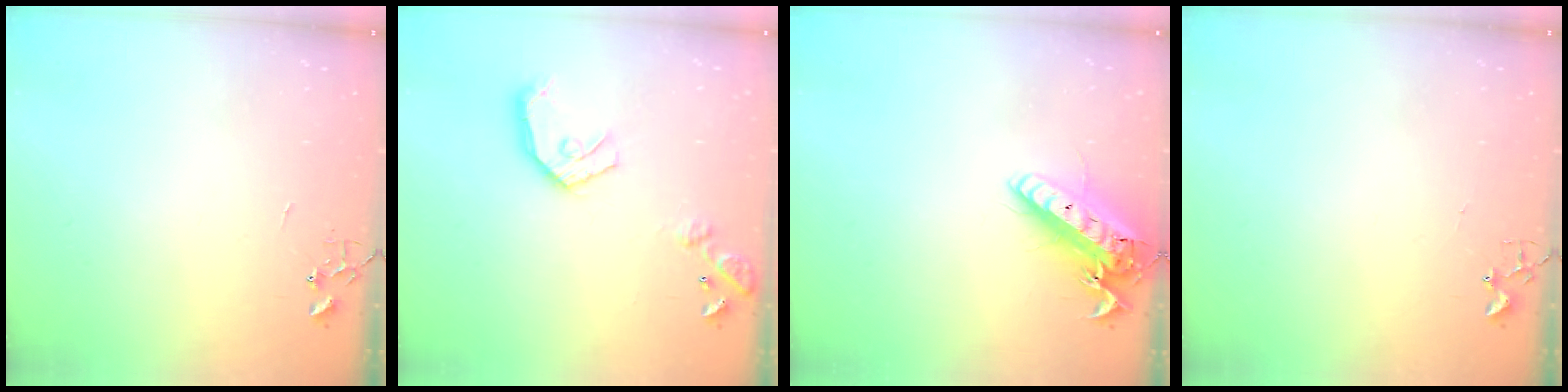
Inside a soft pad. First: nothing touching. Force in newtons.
{"total": 14.7, "press": 14.6, "slide": 1.6}
{"total": 18.2, "press": 18.0, "slide": 3.0}
{"total": 1.7, "press": 1.6, "slide": 0.2}